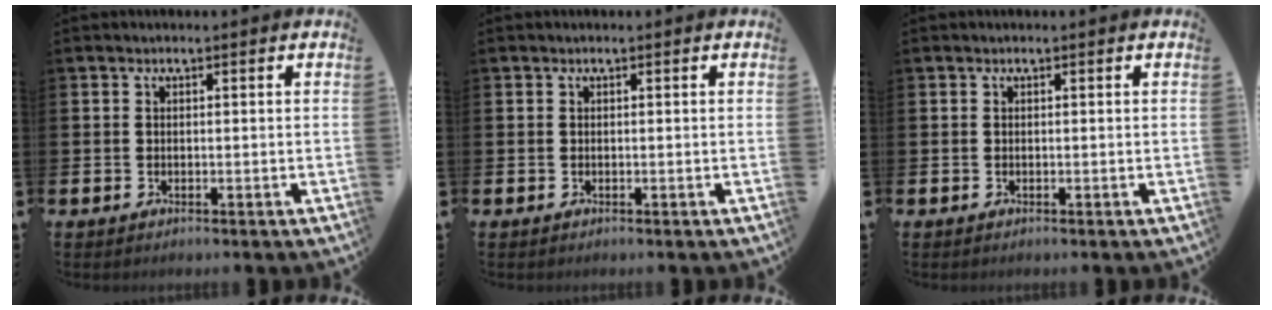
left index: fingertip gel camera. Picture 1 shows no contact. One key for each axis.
{"total": 0.0}
{"total": 0.0}